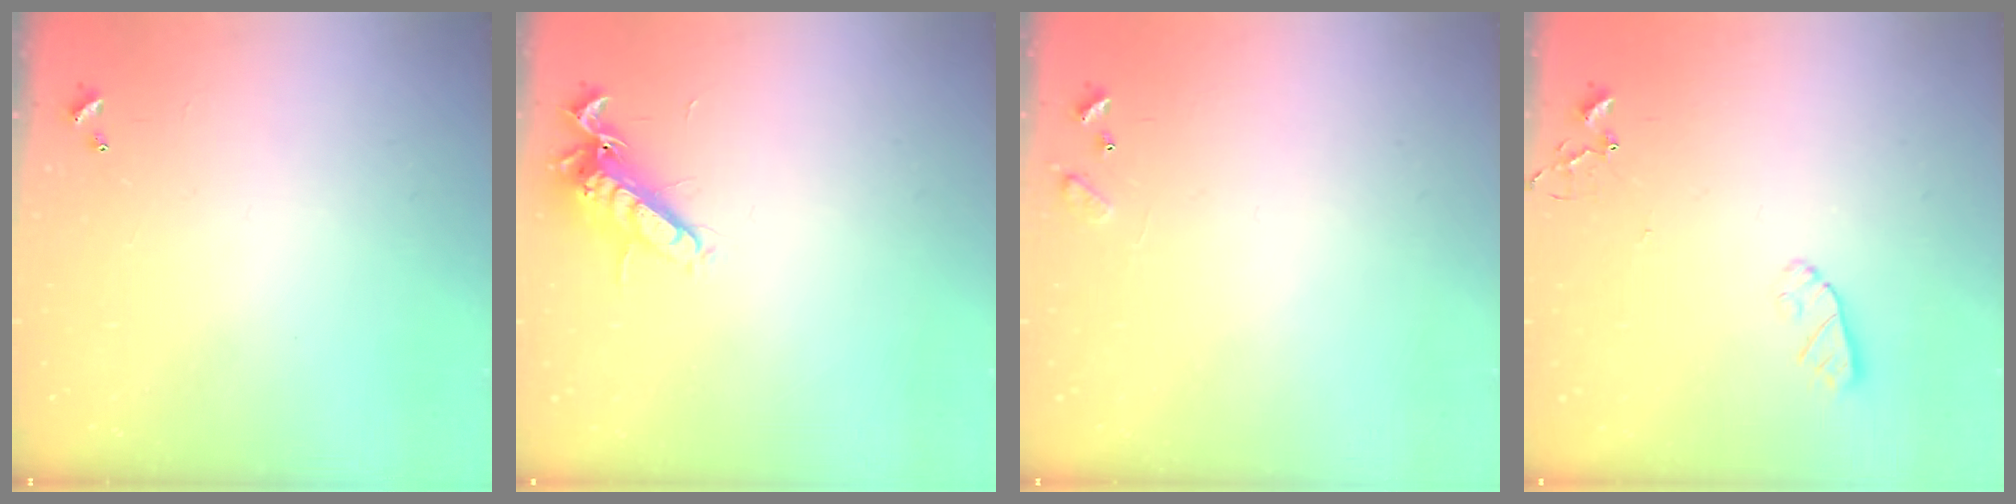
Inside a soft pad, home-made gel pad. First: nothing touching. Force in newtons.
{"total": 13.0, "press": 12.9, "slide": 1.2}
{"total": 6.4, "press": 6.4, "slide": 0.5}
{"total": 6.0, "press": 6.0, "slide": 0.3}